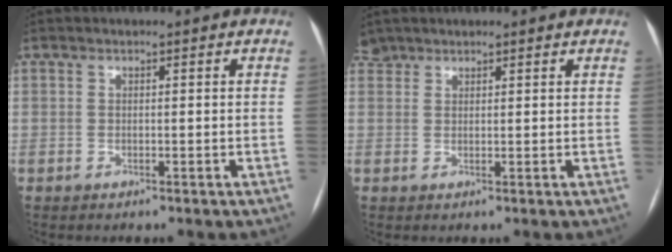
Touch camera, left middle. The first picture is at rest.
{"total": 3.0, "force": [2.6, 1.5, -0.3], "torque": [0.011, 0.015, 0.041]}